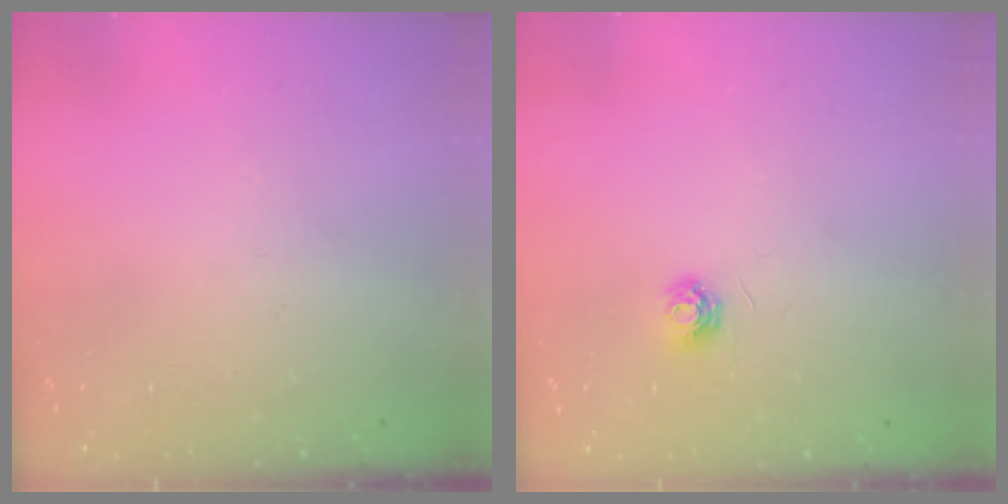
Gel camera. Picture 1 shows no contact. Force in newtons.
{"total": 4.5, "press": 4.5, "slide": 0.5}